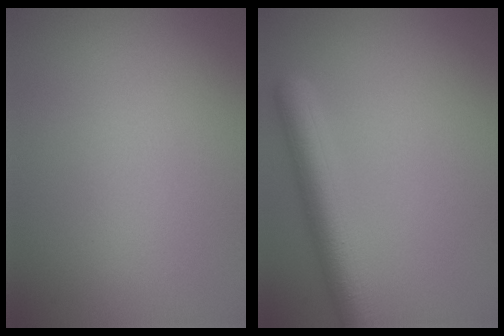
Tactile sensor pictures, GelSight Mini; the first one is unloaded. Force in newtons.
{"total": 5.4, "press": 5.4, "slide": 0.2}